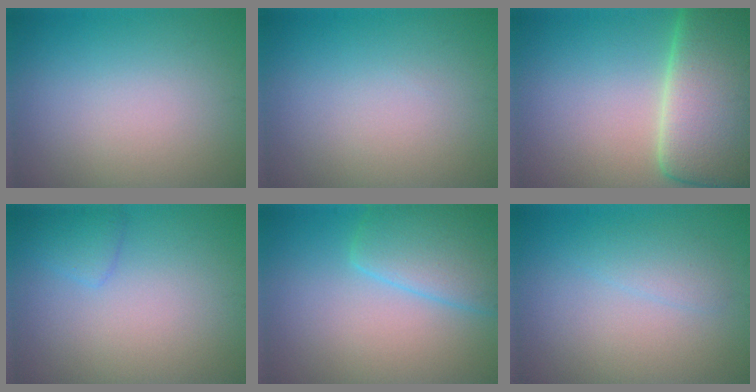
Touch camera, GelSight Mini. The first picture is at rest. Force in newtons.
{"total": 0.0}
{"total": 12.5, "press": 12.5, "slide": 0.7}
{"total": 1.4, "press": 1.4, "slide": 0.1}
{"total": 5.3, "press": 5.3, "slide": 0.2}
{"total": 1.6, "press": 1.6, "slide": 0.0}